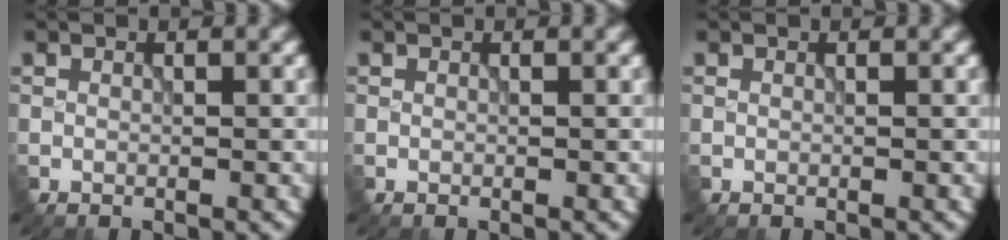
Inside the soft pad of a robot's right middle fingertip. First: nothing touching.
{"total": 0.0}
{"total": 0.0}